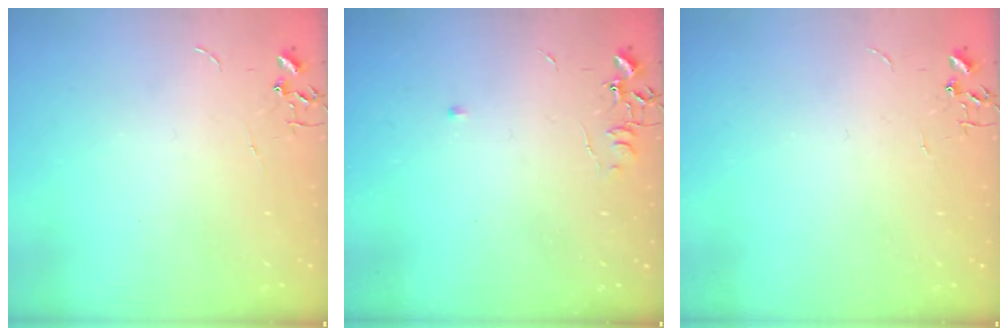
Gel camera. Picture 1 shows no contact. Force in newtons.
{"total": 4.9, "press": 4.9, "slide": 0.6}
{"total": 0.0}